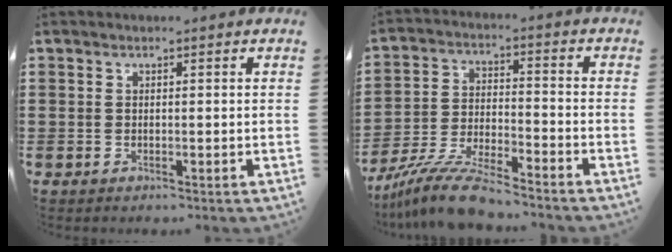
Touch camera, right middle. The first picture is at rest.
{"total": 10.3, "force": [-9.3, 0.9, 4.4], "torque": [-0.085, 0.017, -0.182]}